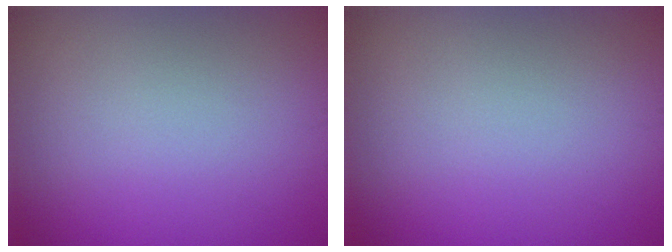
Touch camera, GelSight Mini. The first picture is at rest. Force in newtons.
{"total": 0.0}